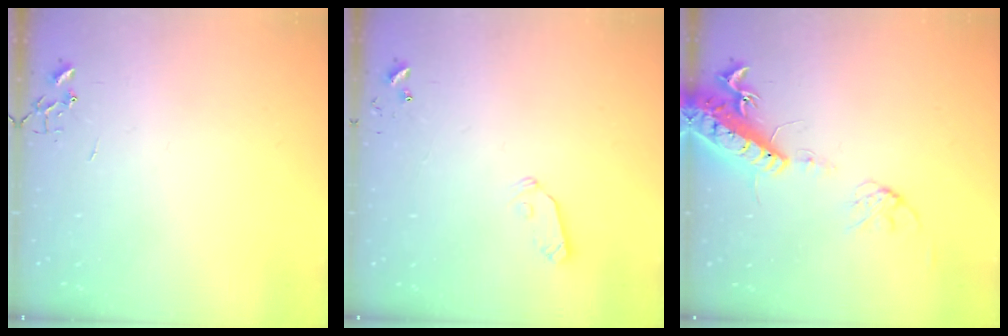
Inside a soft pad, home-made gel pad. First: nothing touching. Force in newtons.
{"total": 5.3, "press": 5.3, "slide": 0.1}
{"total": 16.2, "press": 15.7, "slide": 3.7}